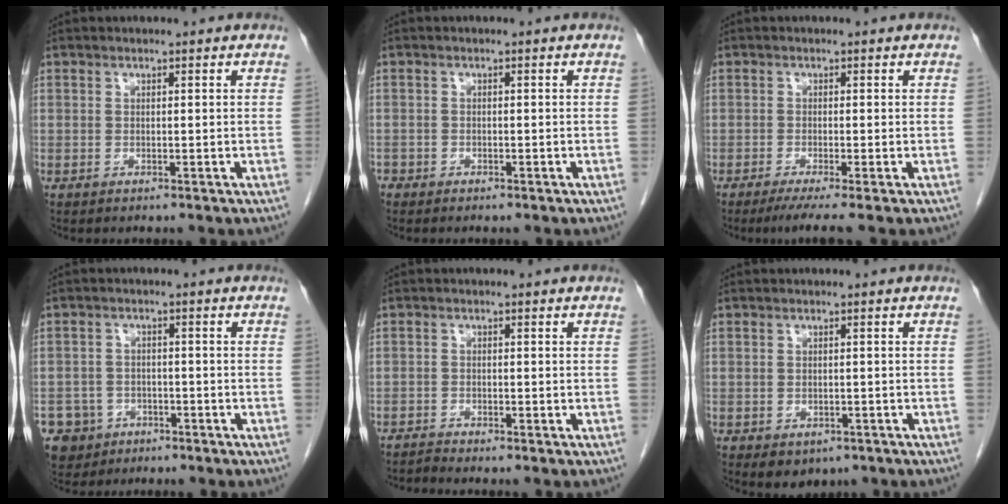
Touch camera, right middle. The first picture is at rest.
{"total": 1.2, "force": [-1.0, 0.8, 0.2], "torque": [-0.004, 0.002, -0.017]}
{"total": 4.0, "force": [-2.8, -0.5, 2.8], "torque": [-0.043, -0.013, -0.051]}
{"total": 6.7, "force": [-3.5, 5.6, 0.7], "torque": [-0.018, 0.009, -0.052]}
{"total": 1.1, "force": [-1.0, -0.3, -0.3], "torque": [0.010, -0.005, -0.021]}
{"total": 3.8, "force": [-2.2, 2.6, 1.7], "torque": [-0.018, -0.003, -0.019]}